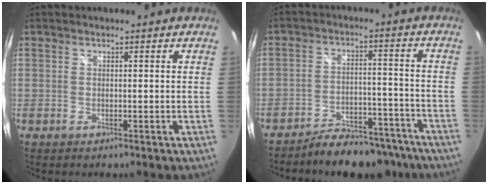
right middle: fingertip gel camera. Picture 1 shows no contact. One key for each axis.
{"total": 13.1, "fx": -11.4, "fy": 4.7, "fz": 4.3, "tx": -0.078, "ty": 0.020, "tz": -0.148}